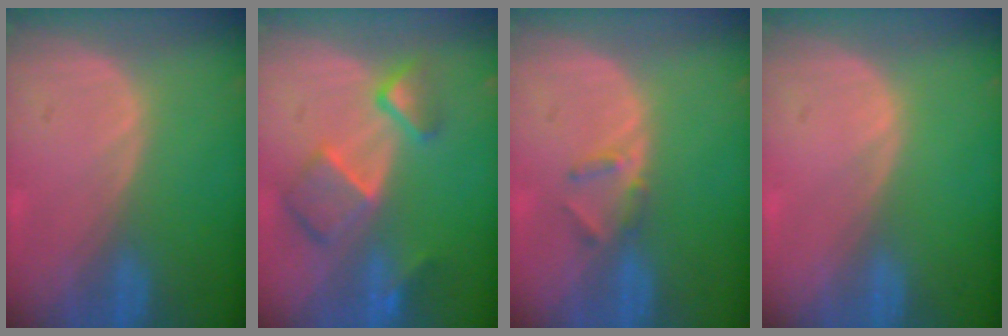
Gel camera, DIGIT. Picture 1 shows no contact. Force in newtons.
{"total": 7.9, "press": 6.9, "slide": 4.0}
{"total": 2.3, "press": 2.1, "slide": 0.9}
{"total": 0.0}